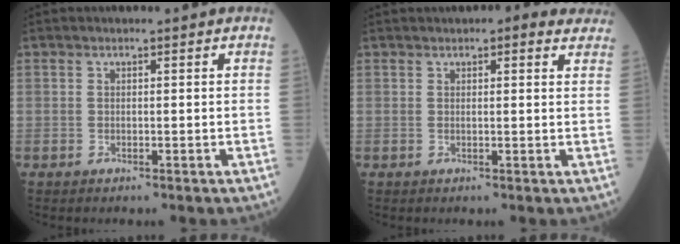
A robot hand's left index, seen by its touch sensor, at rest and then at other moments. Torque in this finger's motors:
{"motor_torque": [0.83, -1.30, 0.64, 0.12]}